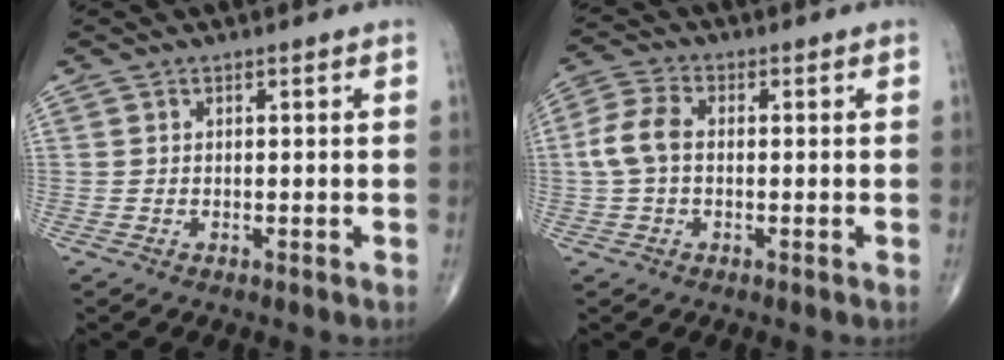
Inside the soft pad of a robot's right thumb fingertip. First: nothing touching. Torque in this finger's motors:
{"motor_torque": [-0.07, 0.15, 0.24, -0.05, 0.03]}